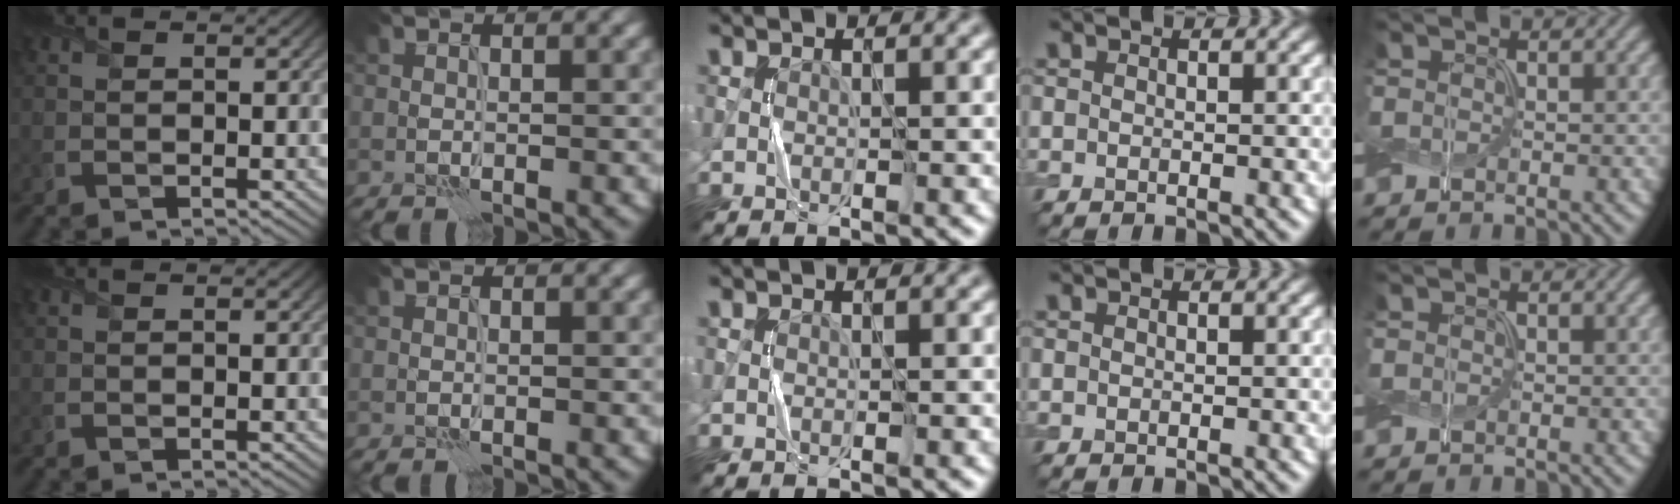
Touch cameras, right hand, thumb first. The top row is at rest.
{}